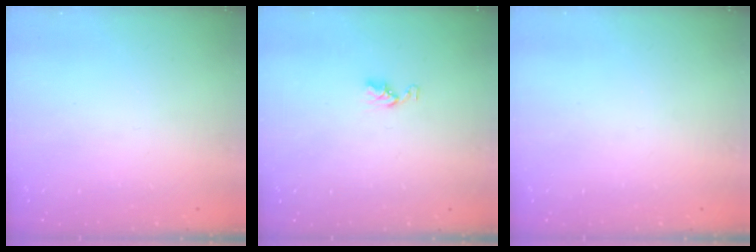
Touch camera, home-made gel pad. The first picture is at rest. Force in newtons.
{"total": 3.3, "press": 3.3, "slide": 0.5}
{"total": 0.0}